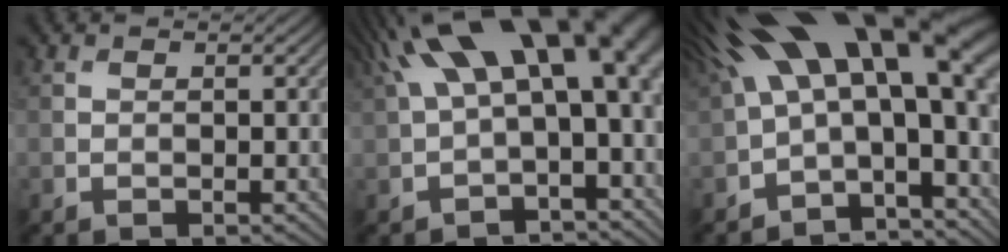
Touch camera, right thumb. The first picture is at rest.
{"total": 16.9, "force": [4.5, 7.3, 14.5], "torque": [-0.239, 0.025, 0.093]}
{"total": 18.6, "force": [4.3, 7.8, 16.3], "torque": [-0.257, 0.014, 0.094]}